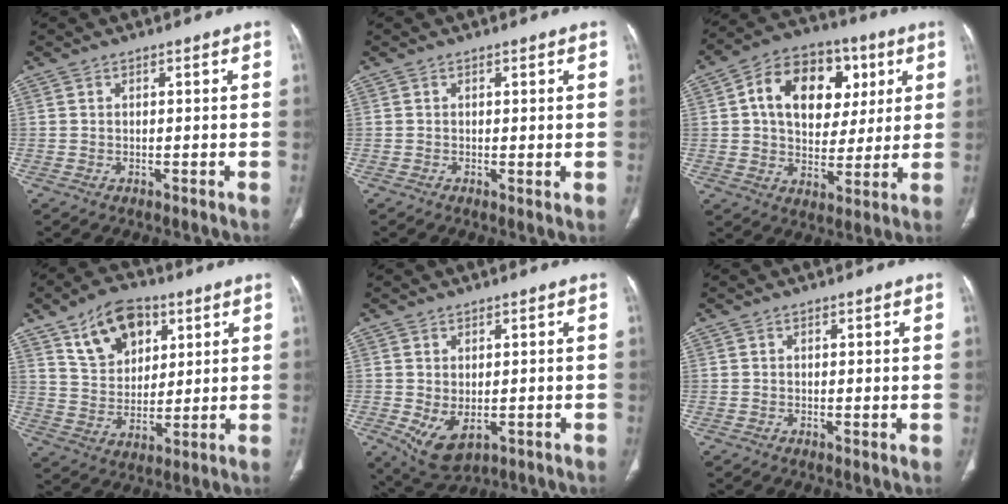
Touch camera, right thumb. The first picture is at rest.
{"total": 1.1, "force": [0.2, 0.2, 1.1], "torque": [-0.025, -0.006, 0.003]}
{"total": 18.1, "force": [4.9, 12.6, 11.9], "torque": [-0.154, 0.006, 0.077]}
{"total": 13.4, "force": [6.7, 8.5, 7.8], "torque": [-0.100, -0.022, 0.125]}
{"total": 6.5, "force": [-1.3, 3.7, 5.2], "torque": [-0.091, -0.008, -0.002]}
{"total": 0.6, "force": [0.1, 0.1, 0.6], "torque": [-0.015, -0.004, 0.002]}